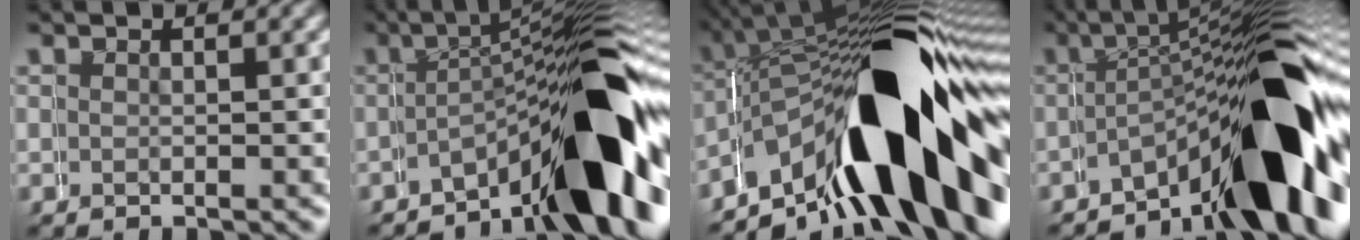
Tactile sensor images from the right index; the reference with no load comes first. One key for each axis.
{"total": 11.9, "fx": -4.3, "fy": 3.2, "fz": 10.7, "tx": -0.150, "ty": 0.011, "tz": -0.060}
{"total": 20.8, "fx": -3.5, "fy": 9.6, "fz": 18.2, "tx": -0.255, "ty": 0.021, "tz": -0.055}
{"total": 13.5, "fx": -4.6, "fy": 4.1, "fz": 12.1, "tx": -0.162, "ty": 0.011, "tz": -0.065}